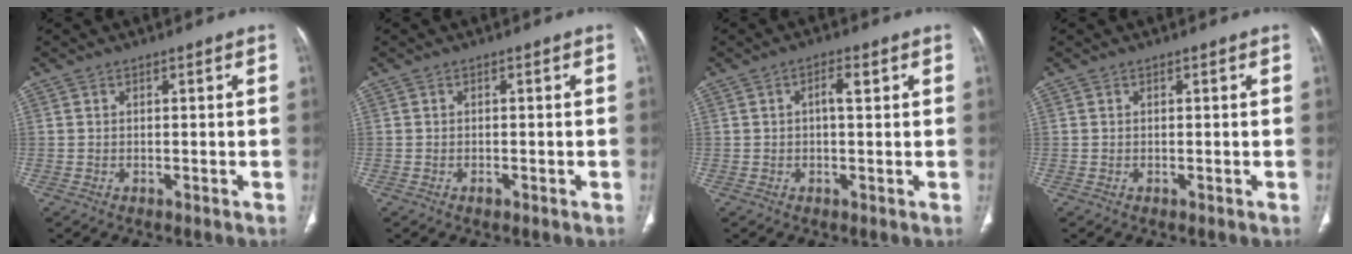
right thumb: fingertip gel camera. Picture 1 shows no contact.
{"total": 0.9, "force": [-0.6, 0.5, 0.5], "torque": [-0.009, 0.003, -0.009]}
{"total": 2.6, "force": [0.6, 1.0, 2.3], "torque": [-0.041, 0.007, 0.009]}
{"total": 0.0}